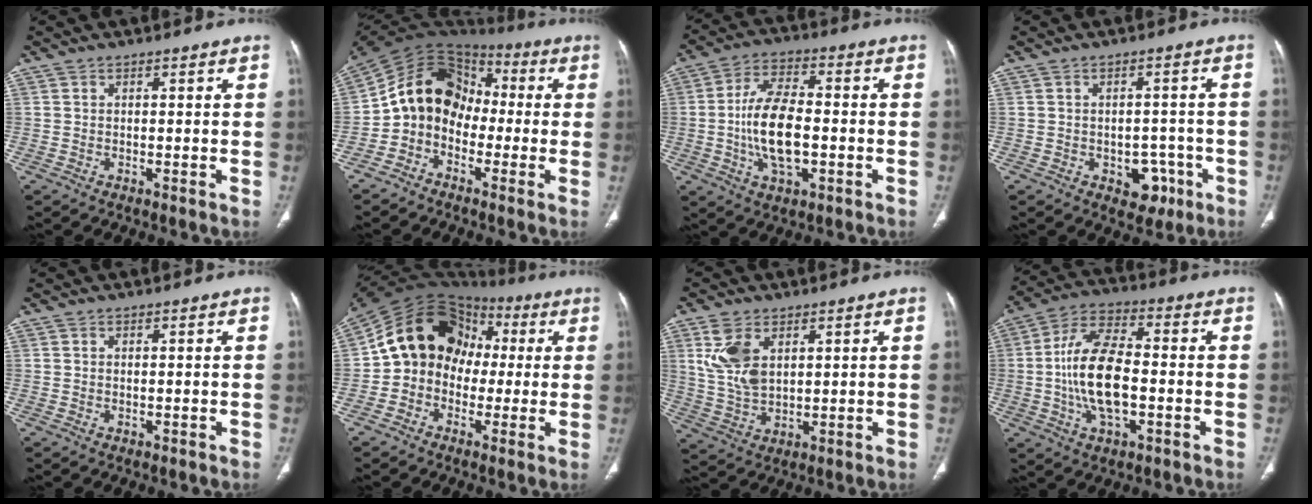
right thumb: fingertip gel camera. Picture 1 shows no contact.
{"total": 13.4, "force": [-2.5, 11.0, 7.3], "torque": [-0.098, 0.070, -0.061]}
{"total": 13.1, "force": [-1.8, 6.4, 11.3], "torque": [-0.211, 0.013, -0.034]}
{"total": 6.0, "force": [-2.6, 4.2, 3.4], "torque": [-0.011, 0.020, -0.026]}
{"total": 0.0}
{"total": 15.1, "force": [0.3, 12.8, 8.0], "torque": [-0.101, 0.042, -0.001]}
{"total": 8.9, "force": [3.3, 5.2, 6.4], "torque": [-0.129, -0.008, 0.076]}
{"total": 15.0, "force": [-1.9, 7.2, 13.0], "torque": [-0.250, 0.022, -0.036]}